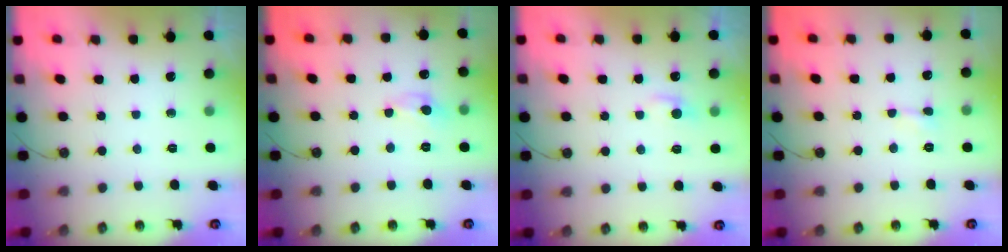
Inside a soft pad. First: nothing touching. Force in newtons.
{"total": 0.0}
{"total": 0.8, "press": 0.7, "slide": 0.4}
{"total": 0.8, "press": 0.8, "slide": 0.3}